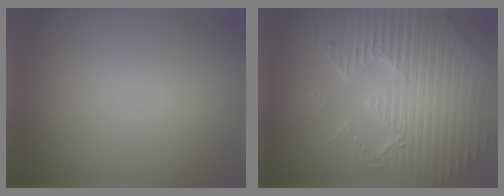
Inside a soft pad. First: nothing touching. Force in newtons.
{"total": 11.2, "press": 7.1, "slide": 8.6}